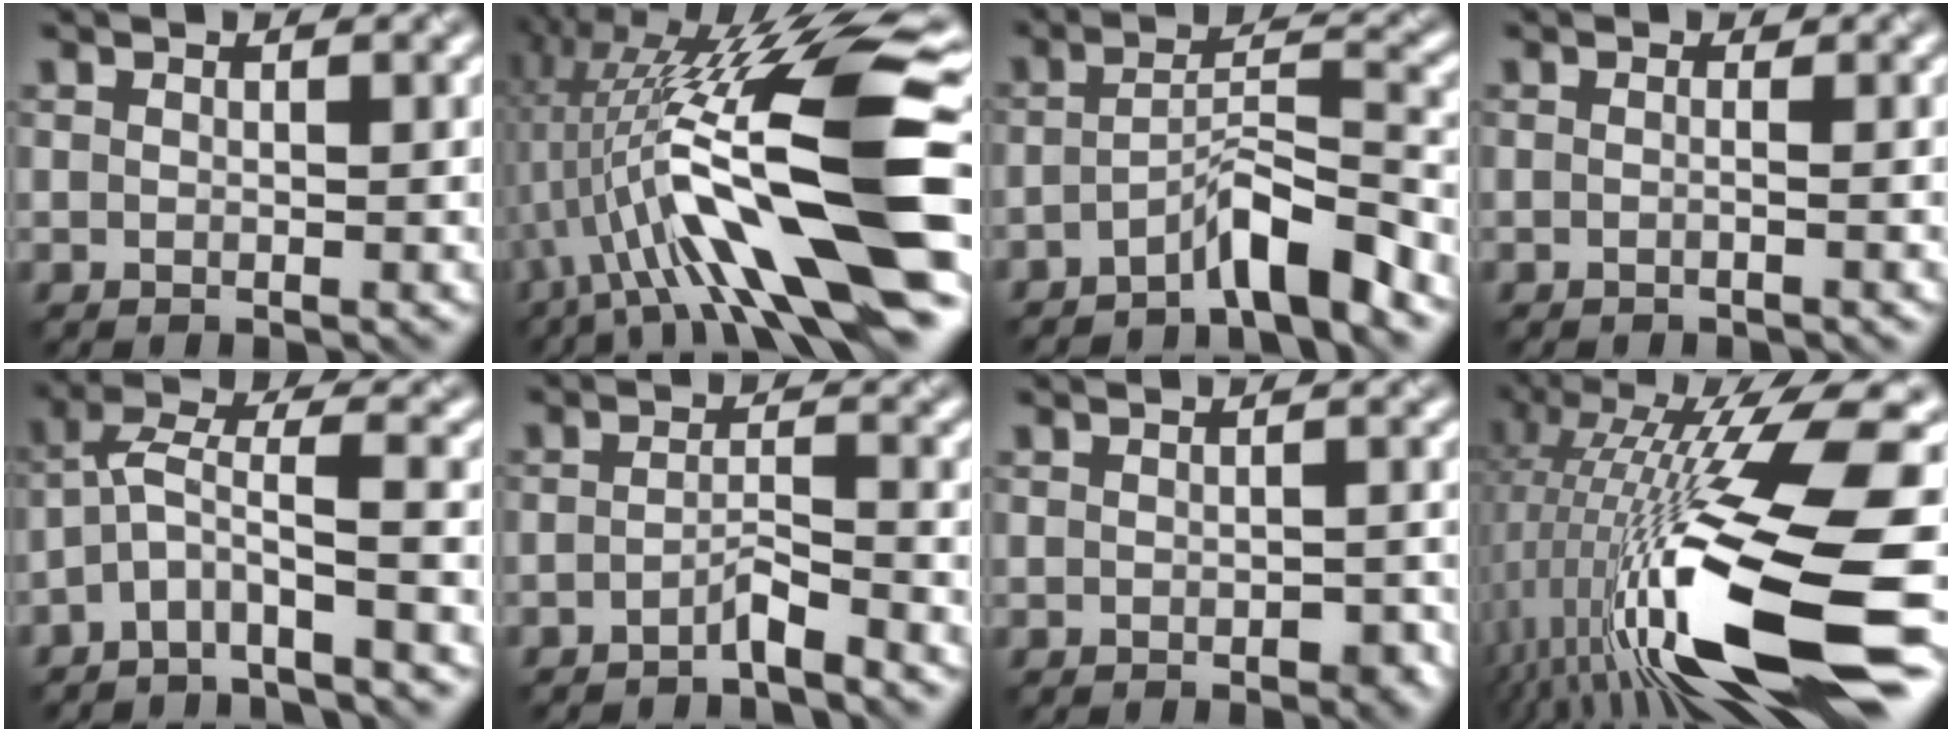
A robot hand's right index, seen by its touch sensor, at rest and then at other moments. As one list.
[{"total": 15.2, "force": [-2.1, 3.1, 14.8], "torque": [-0.258, 0.014, -0.033]}, {"total": 4.5, "force": [-3.6, 0.5, 2.6], "torque": [-0.042, 0.016, -0.072]}, {"total": 0.8, "force": [-0.7, 0.1, 0.4], "torque": [-0.008, -0.010, -0.020]}, {"total": 4.1, "force": [-2.8, 0.5, 2.9], "torque": [-0.063, 0.007, -0.066]}, {"total": 2.3, "force": [-2.1, 0.1, 0.8], "torque": [-0.013, 0.004, -0.042]}, {"total": 1.8, "force": [-1.0, 1.0, 1.0], "torque": [-0.017, -0.011, -0.011]}, {"total": 17.1, "force": [-2.1, 4.3, 16.4], "torque": [-0.305, -0.001, -0.029]}]